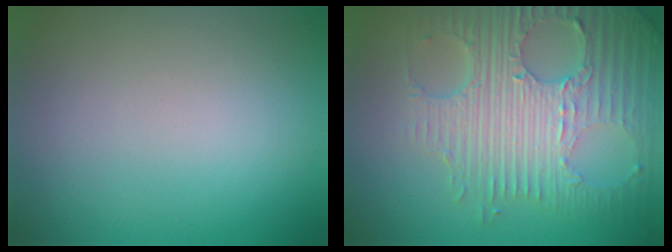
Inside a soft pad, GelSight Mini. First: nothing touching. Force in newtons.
{"total": 8.1, "press": 5.8, "slide": 5.7}